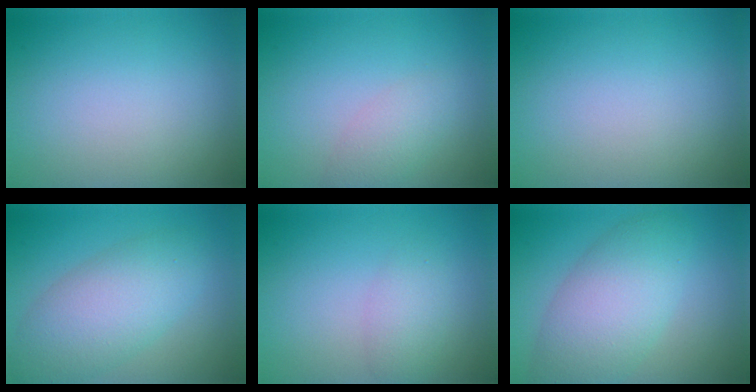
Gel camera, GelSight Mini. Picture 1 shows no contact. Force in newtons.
{"total": 2.1, "press": 2.1, "slide": 0.1}
{"total": 0.0}
{"total": 6.5, "press": 6.5, "slide": 0.2}
{"total": 2.1, "press": 2.1, "slide": 0.0}
{"total": 6.8, "press": 6.8, "slide": 0.2}